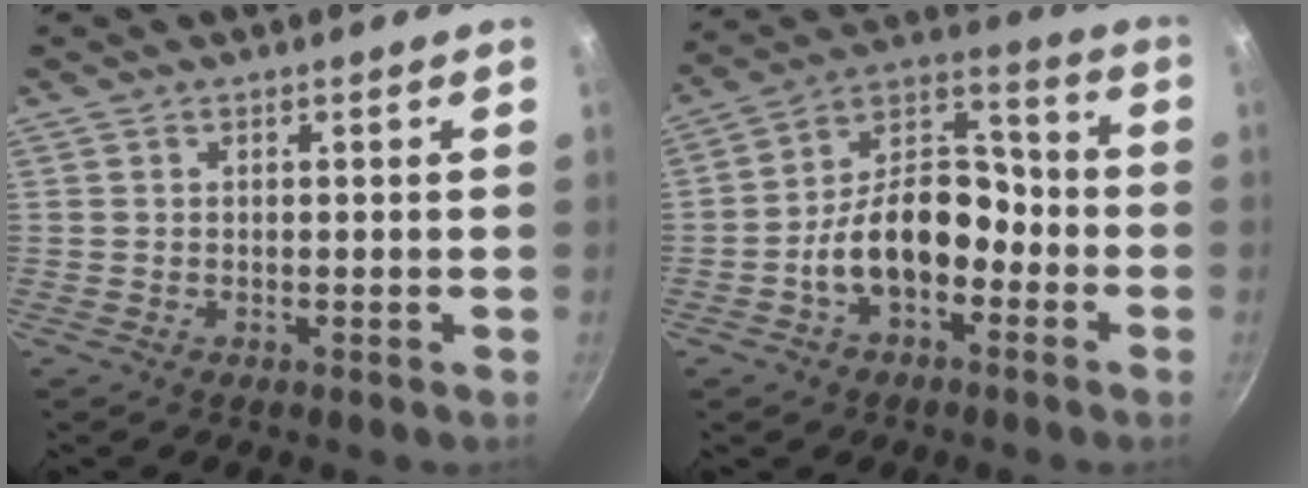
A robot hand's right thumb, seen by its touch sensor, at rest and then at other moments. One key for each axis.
{"total": 14.5, "fx": -4.7, "fy": 9.3, "fz": 10.1, "tx": -0.124, "ty": 0.067, "tz": -0.091}